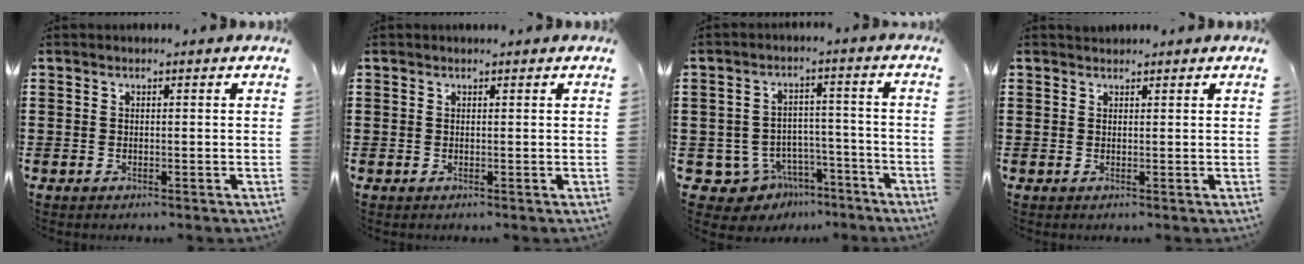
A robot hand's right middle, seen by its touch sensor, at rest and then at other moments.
{"total": 0.0}
{"total": 6.2, "force": [-4.7, 3.7, 1.3], "torque": [-0.042, 0.022, -0.092]}
{"total": 1.0, "force": [0.9, 0.4, -0.1], "torque": [0.008, -0.001, 0.015]}